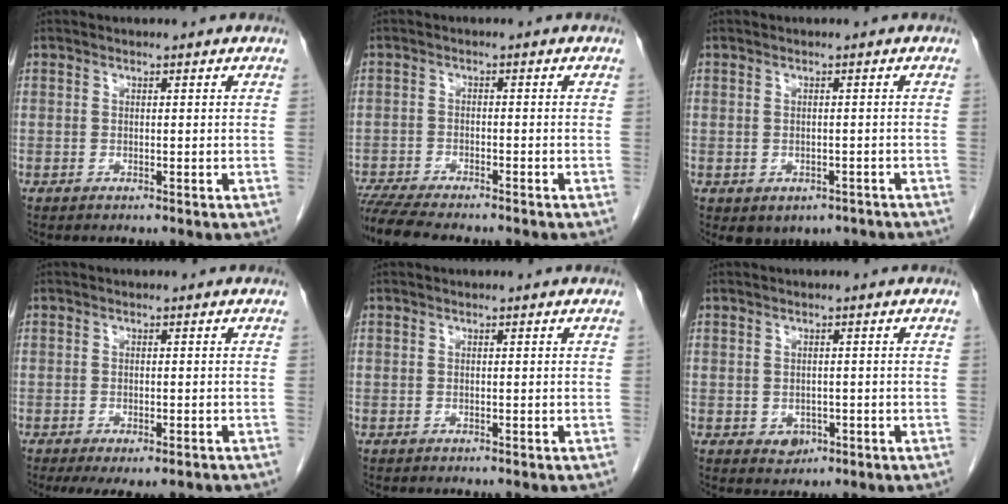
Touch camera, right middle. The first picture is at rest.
{"total": 10.0, "force": [-8.9, 1.4, 4.5], "torque": [-0.070, -0.013, -0.139]}
{"total": 4.9, "force": [-3.3, 3.3, 1.5], "torque": [-0.008, 0.008, -0.037]}
{"total": 6.1, "force": [-4.4, 2.3, 3.5], "torque": [-0.043, -0.007, -0.062]}
{"total": 0.0}
{"total": 2.1, "force": [-0.8, 1.7, 1.0], "torque": [-0.012, 0.003, -0.003]}